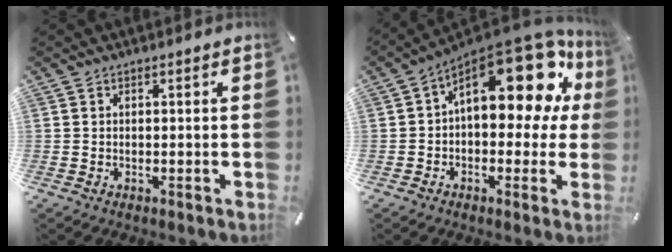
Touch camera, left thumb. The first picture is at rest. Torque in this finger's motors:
{"motor_torque": [1.08, 1.05, 1.10, 0.41, 0.36]}